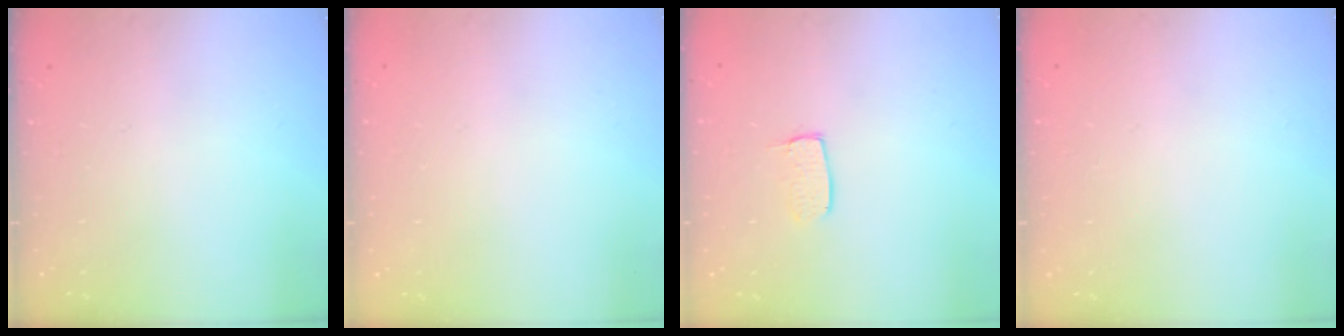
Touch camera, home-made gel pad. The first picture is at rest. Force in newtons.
{"total": 0.0}
{"total": 5.2, "press": 5.1, "slide": 0.5}
{"total": 0.7, "press": 0.6, "slide": 0.3}